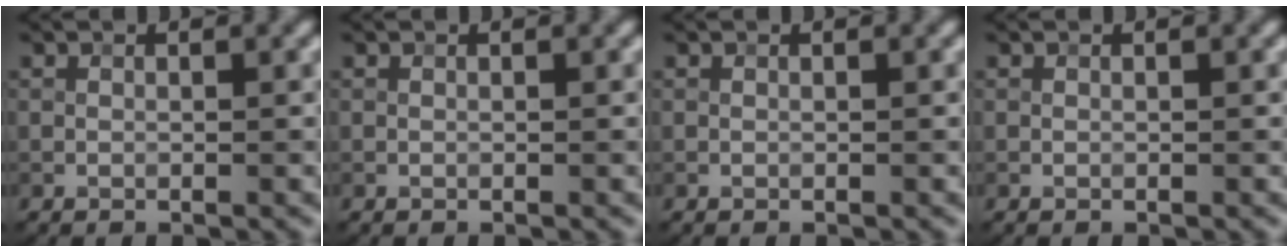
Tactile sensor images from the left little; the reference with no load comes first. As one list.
[{"total": 0.0}, {"total": 0.0}, {"total": 0.0}]